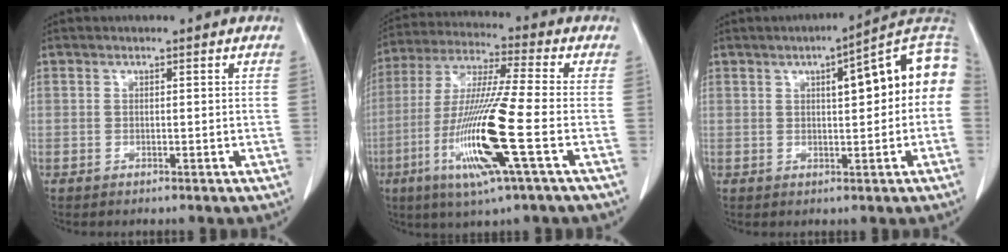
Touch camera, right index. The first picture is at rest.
{"total": 16.0, "force": [-5.0, -0.4, 15.2], "torque": [-0.315, -0.022, -0.101]}
{"total": 12.7, "force": [2.3, 2.6, 12.2], "torque": [-0.167, 0.038, 0.024]}